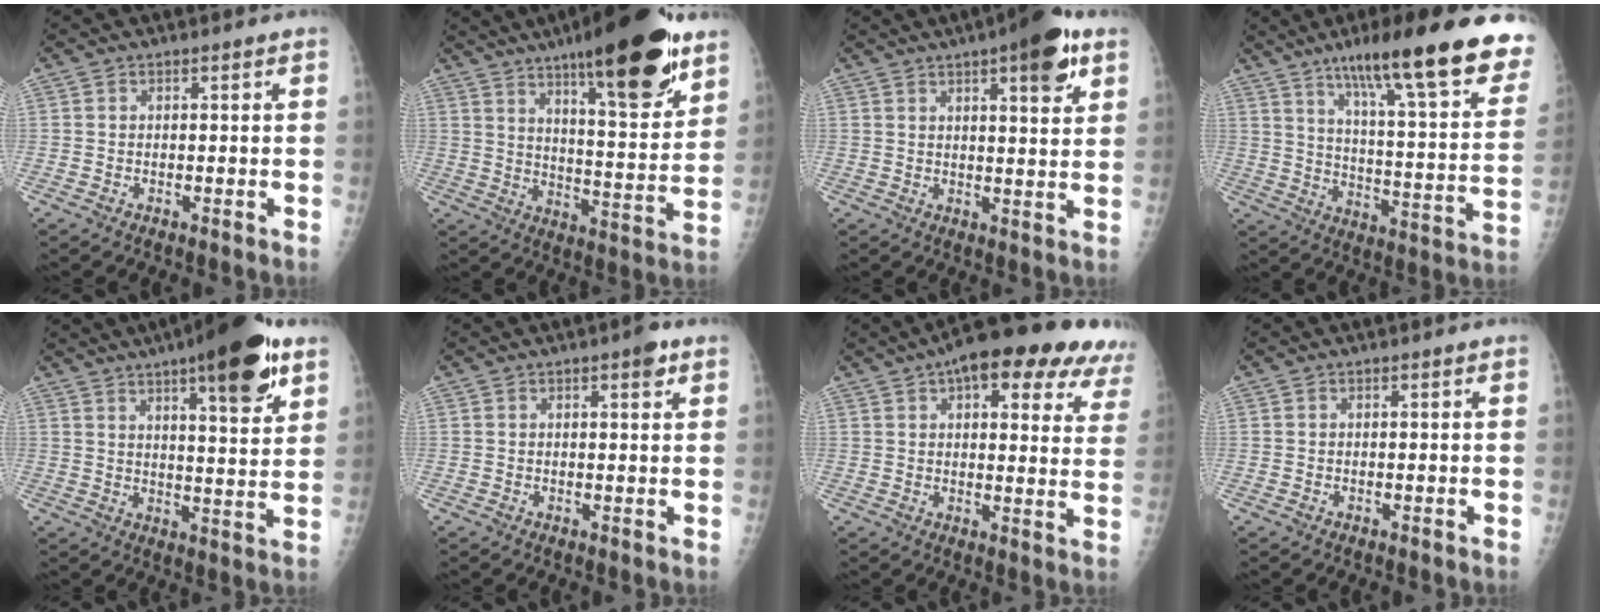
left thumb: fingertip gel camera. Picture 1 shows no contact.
{"total": 22.5, "force": [14.3, 5.2, 16.6], "torque": [-0.225, -0.071, 0.219]}
{"total": 10.8, "force": [6.0, 2.8, 8.6], "torque": [-0.102, -0.022, 0.076]}
{"total": 28.8, "force": [18.2, 4.9, 21.8], "torque": [-0.283, -0.048, 0.266]}
{"total": 17.2, "force": [10.1, 4.2, 13.3], "torque": [-0.168, -0.043, 0.143]}
{"total": 2.7, "force": [1.6, 0.7, 2.1], "torque": [-0.022, -0.005, 0.018]}
{"total": 23.9, "force": [15.0, 8.9, 16.4], "torque": [-0.191, -0.007, 0.174]}
{"total": 0.0}